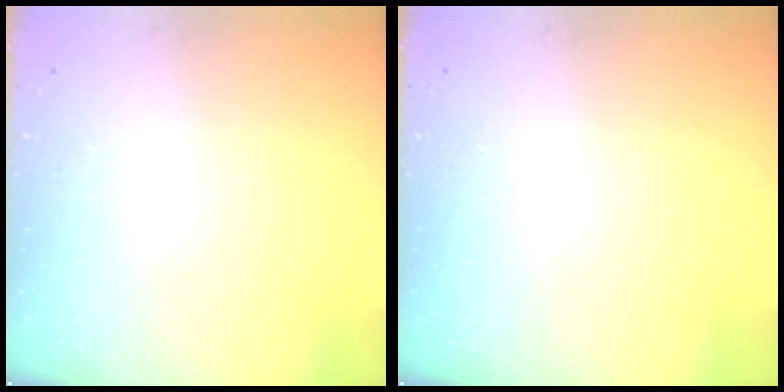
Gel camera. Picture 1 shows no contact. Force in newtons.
{"total": 0.0}